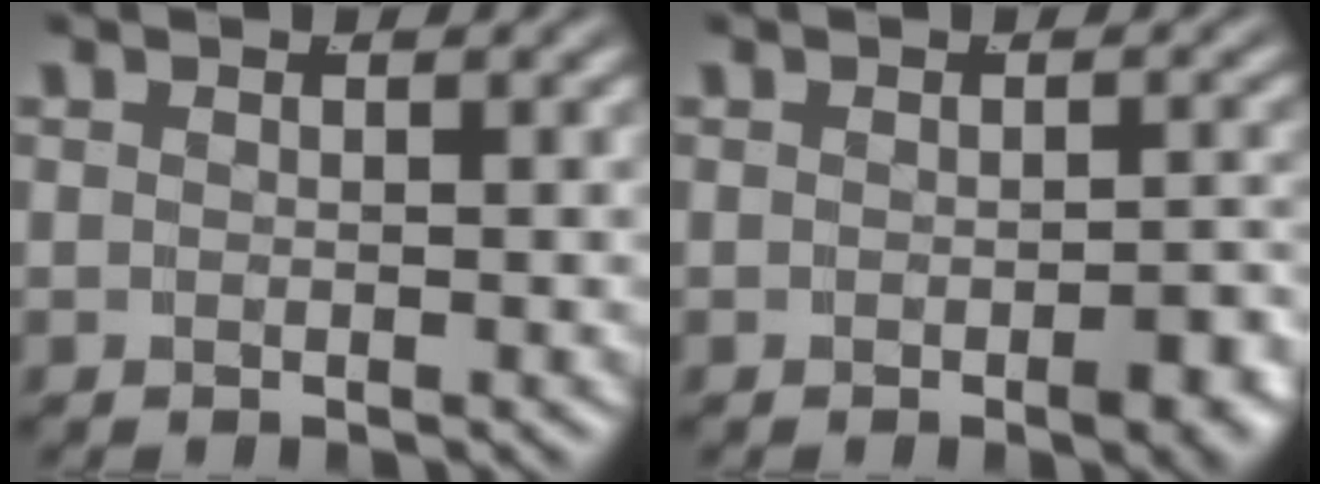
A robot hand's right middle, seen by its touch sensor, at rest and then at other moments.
{"total": 2.3, "force": [-1.4, 0.6, 1.7], "torque": [-0.021, 0.000, -0.024]}